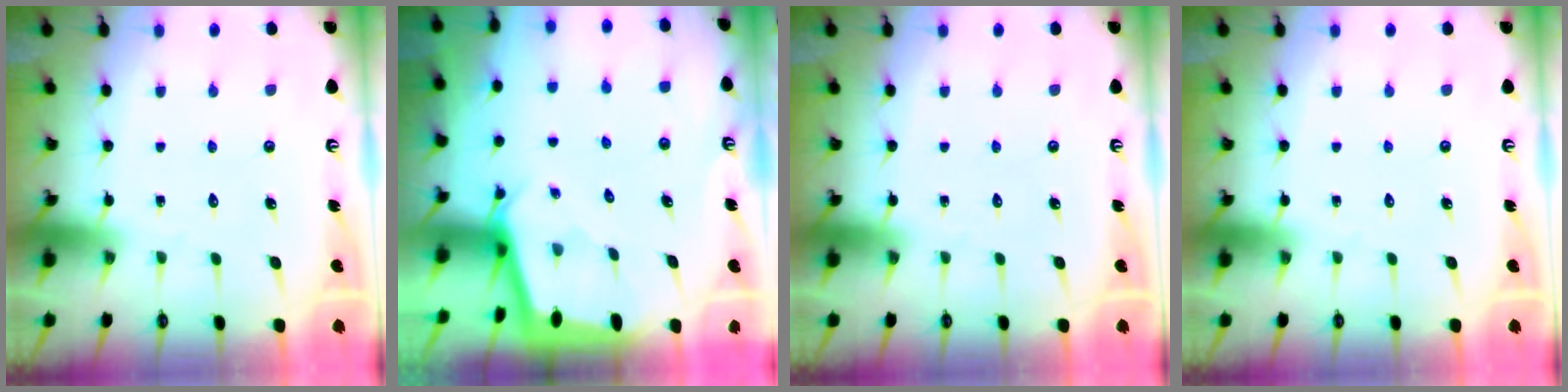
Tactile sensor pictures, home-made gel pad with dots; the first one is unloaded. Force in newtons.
{"total": 2.0, "press": 2.0, "slide": 0.2}
{"total": 0.0}
{"total": 0.0}